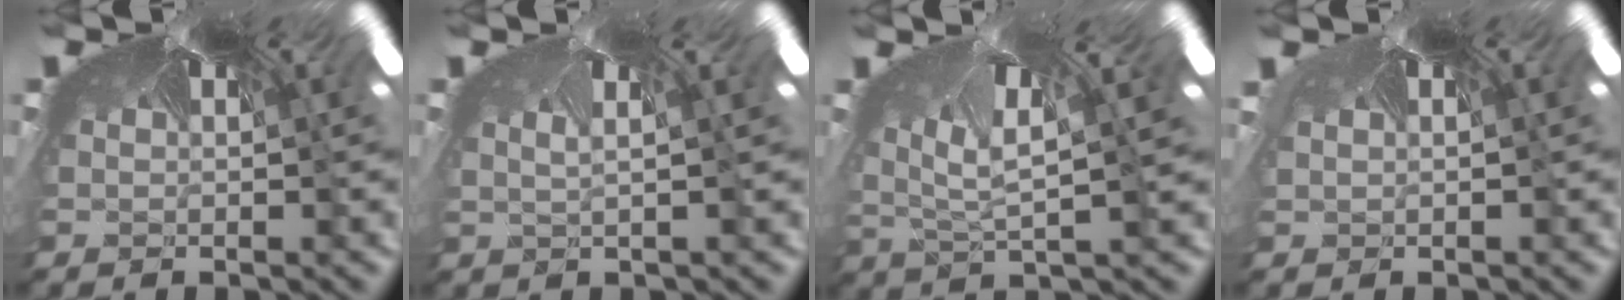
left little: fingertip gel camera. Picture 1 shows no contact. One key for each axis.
{"total": 2.4, "fx": -2.3, "fy": 0.2, "fz": 0.7, "tx": -0.020, "ty": -0.032, "tz": -0.017}
{"total": 3.4, "fx": -3.3, "fy": -0.4, "fz": -0.4, "tx": -0.033, "ty": -0.068, "tz": -0.025}
{"total": 0.8, "fx": -0.5, "fy": -0.2, "fz": -0.5, "tx": 0.005, "ty": -0.015, "tz": -0.001}